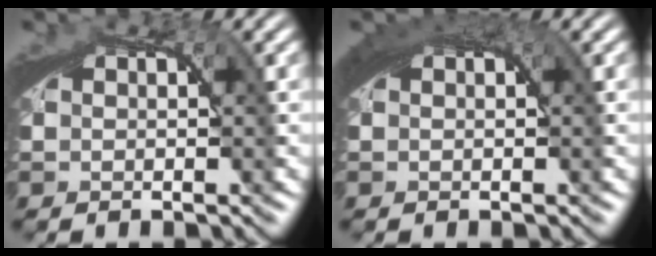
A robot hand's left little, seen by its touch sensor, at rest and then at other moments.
{"total": 2.6, "force": [1.3, 0.7, 2.2], "torque": [-0.027, 0.011, 0.016]}